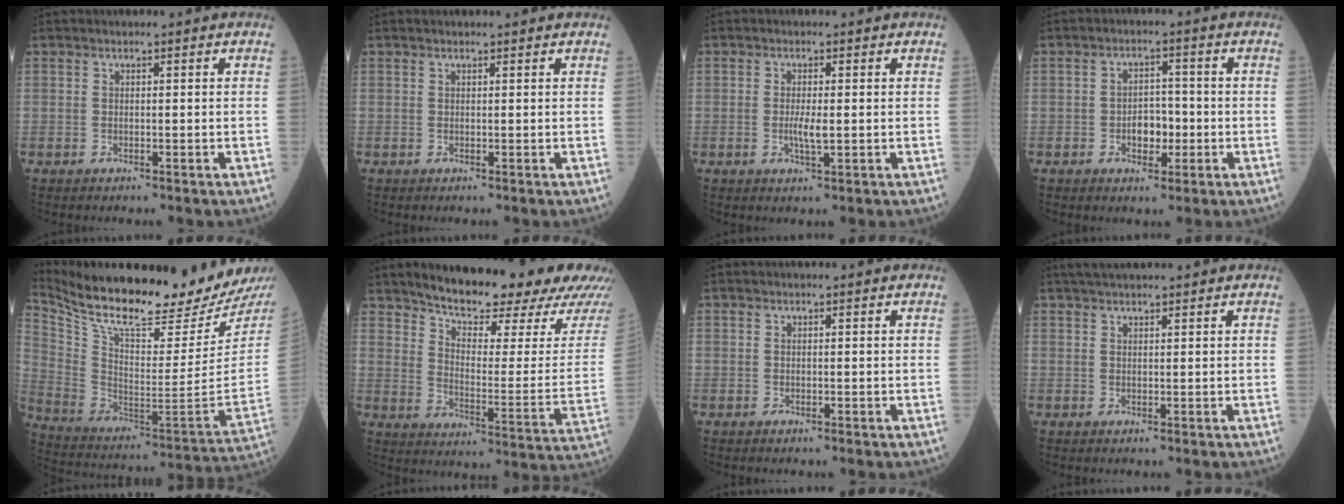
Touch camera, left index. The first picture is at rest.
{"total": 1.3, "force": [1.2, 0.1, 0.4], "torque": [-0.008, 0.009, 0.019]}
{"total": 2.4, "force": [-0.1, 0.4, 2.4], "torque": [-0.052, -0.004, 0.000]}
{"total": 4.1, "force": [-1.0, 2.5, 3.1], "torque": [-0.047, 0.008, -0.015]}
{"total": 26.4, "force": [23.1, 1.5, 12.7], "torque": [-0.244, -0.084, 0.357]}
{"total": 20.2, "force": [17.7, 2.9, 9.3], "torque": [-0.135, -0.043, 0.230]}
{"total": 0.0}
{"total": 4.7, "force": [4.1, 0.2, 2.3], "torque": [-0.033, 0.032, 0.072]}